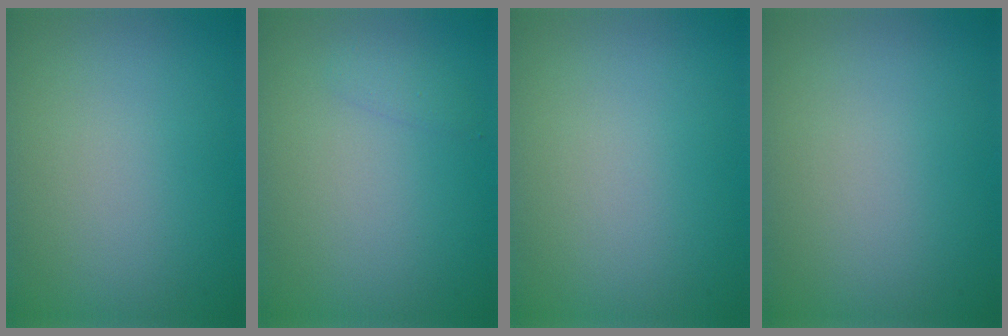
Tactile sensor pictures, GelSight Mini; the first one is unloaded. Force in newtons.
{"total": 0.8, "press": 0.8, "slide": 0.0}
{"total": 0.0}
{"total": 0.0}